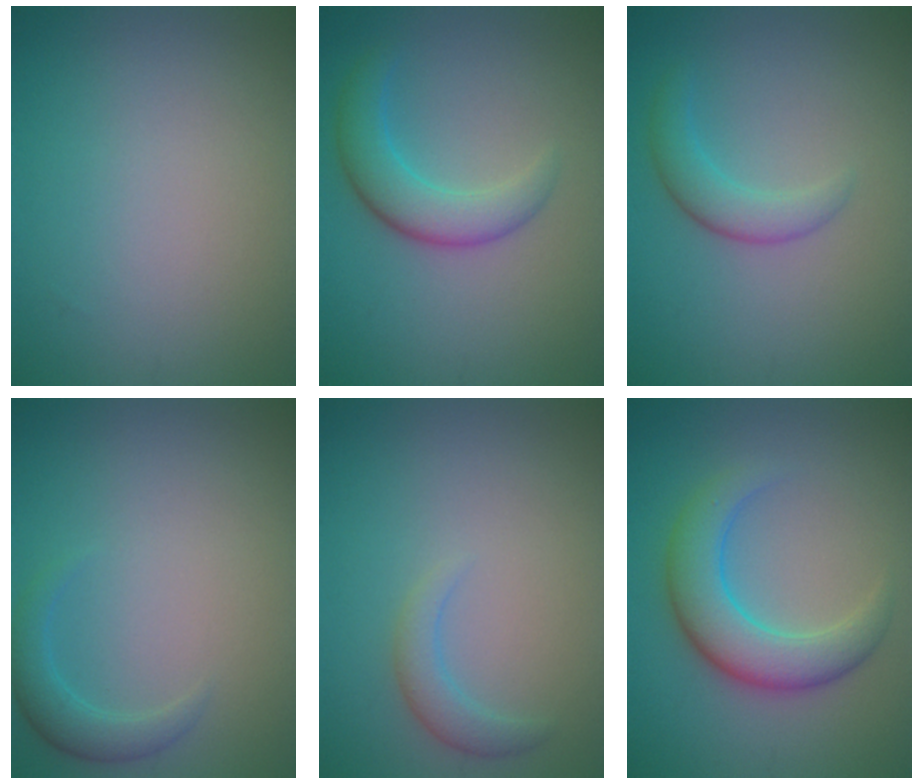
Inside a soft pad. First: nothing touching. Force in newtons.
{"total": 3.9, "press": 3.9, "slide": 0.2}
{"total": 2.5, "press": 2.5, "slide": 0.2}
{"total": 2.1, "press": 2.1, "slide": 0.2}
{"total": 1.9, "press": 1.9, "slide": 0.1}
{"total": 5.5, "press": 5.5, "slide": 0.1}